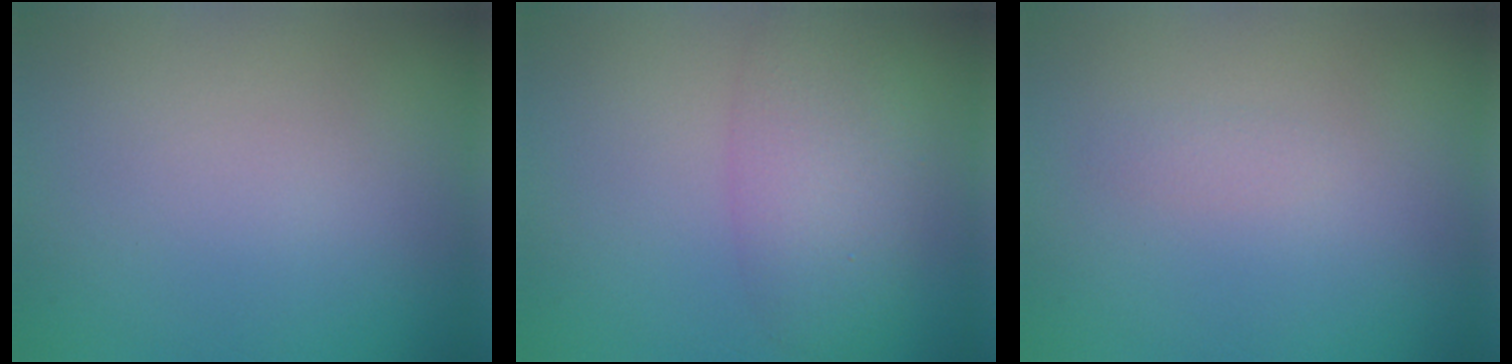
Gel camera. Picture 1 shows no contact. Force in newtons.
{"total": 5.1, "press": 5.1, "slide": 0.1}
{"total": 0.6, "press": 0.6, "slide": 0.0}